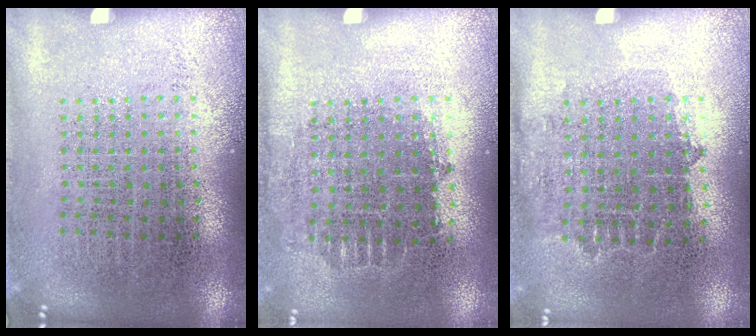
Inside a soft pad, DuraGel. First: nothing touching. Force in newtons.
{"total": 0.7, "press": 0.7, "slide": 0.2}
{"total": 0.8, "press": 0.7, "slide": 0.4}